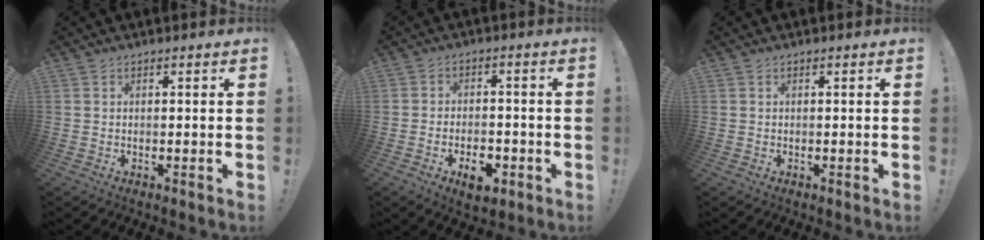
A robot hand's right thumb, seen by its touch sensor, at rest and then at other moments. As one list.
[{"total": 7.6, "force": [-3.9, 4.2, 5.0], "torque": [-0.058, 0.017, -0.064]}, {"total": 0.0}]